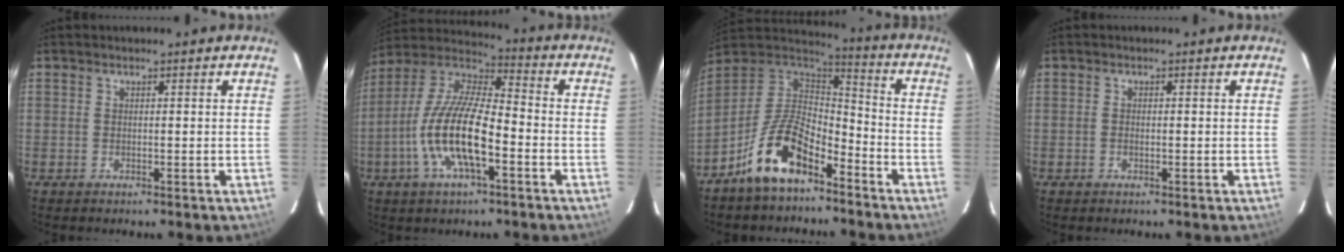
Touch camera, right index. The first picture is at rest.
{"total": 16.1, "force": [-5.4, 5.1, 14.3], "torque": [-0.291, -0.006, -0.110]}
{"total": 14.3, "force": [-8.9, 6.4, 9.2], "torque": [-0.189, 0.014, -0.167]}
{"total": 0.7, "force": [-0.2, 0.4, 0.5], "torque": [-0.008, -0.001, -0.005]}